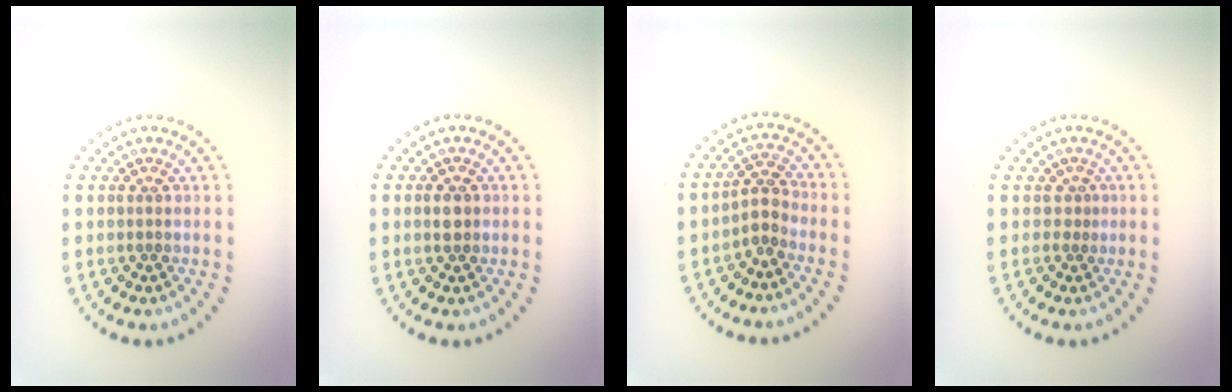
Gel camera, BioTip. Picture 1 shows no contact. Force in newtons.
{"total": 1.6, "press": 1.6, "slide": 0.2}
{"total": 2.0, "press": 1.5, "slide": 1.3}
{"total": 0.6, "press": 0.1, "slide": 0.6}